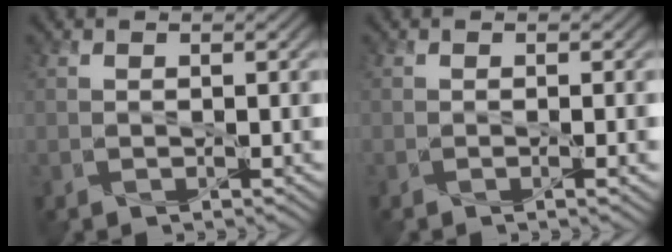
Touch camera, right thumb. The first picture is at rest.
{"total": 2.2, "force": [-0.4, 0.5, 2.1], "torque": [-0.030, 0.000, -0.010]}